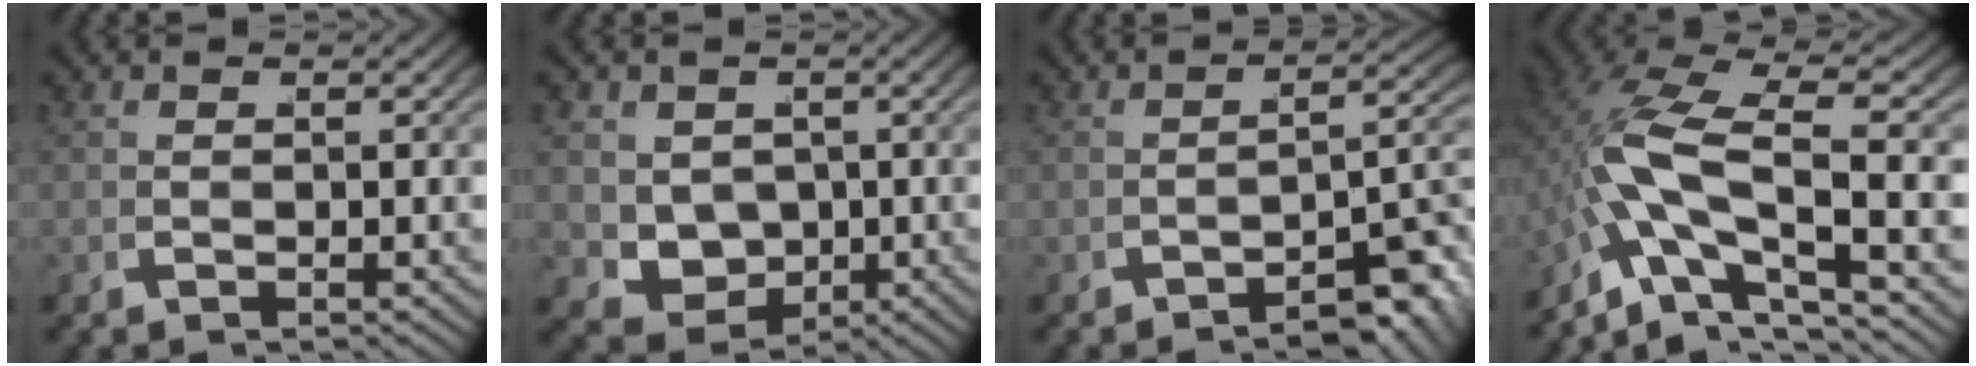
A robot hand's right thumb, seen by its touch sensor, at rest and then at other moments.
{"total": 8.1, "force": [-1.0, 7.1, 3.8], "torque": [-0.093, -0.051, 0.005]}
{"total": 5.5, "force": [-2.9, 1.9, 4.3], "torque": [-0.052, -0.002, -0.037]}
{"total": 8.4, "force": [0.6, 4.0, 7.4], "torque": [-0.168, -0.019, 0.027]}